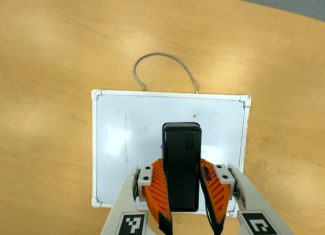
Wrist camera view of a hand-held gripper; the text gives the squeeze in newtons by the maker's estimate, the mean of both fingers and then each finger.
{"total": 7.9, "left": 6.1, "right": 9.7}